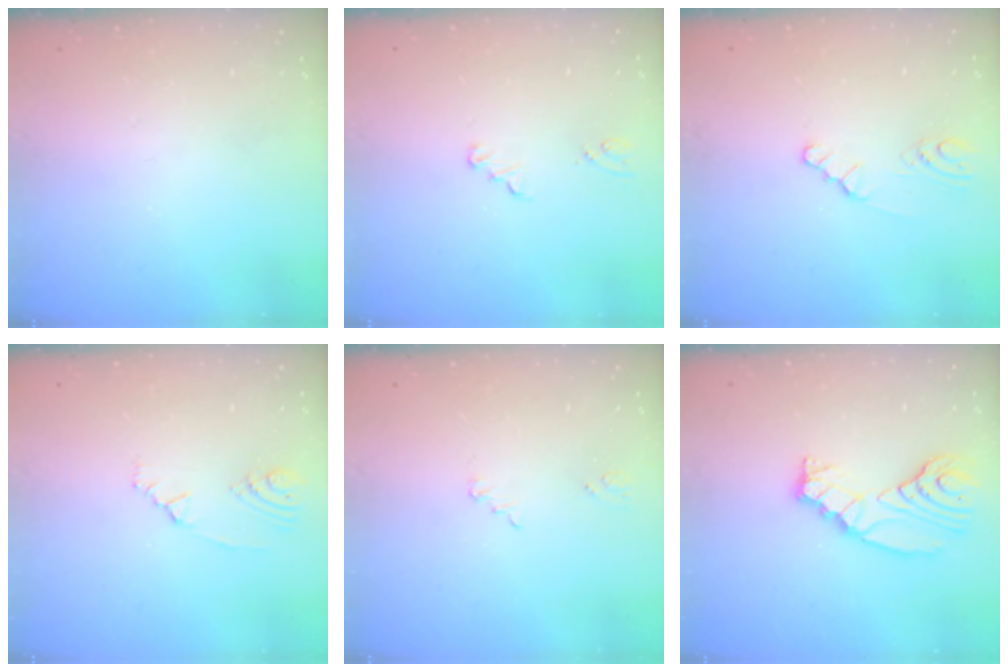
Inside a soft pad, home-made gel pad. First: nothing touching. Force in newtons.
{"total": 2.0, "press": 2.0, "slide": 0.2}
{"total": 2.2, "press": 2.2, "slide": 0.3}
{"total": 2.8, "press": 2.0, "slide": 2.0}
{"total": 1.2, "press": 1.2, "slide": 0.1}
{"total": 12.4, "press": 12.3, "slide": 1.1}